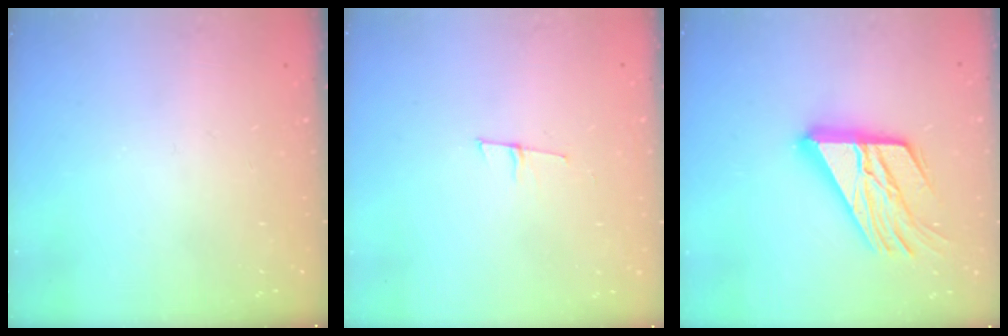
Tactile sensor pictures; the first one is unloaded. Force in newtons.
{"total": 5.3, "press": 4.5, "slide": 2.9}
{"total": 20.1, "press": 20.0, "slide": 2.1}